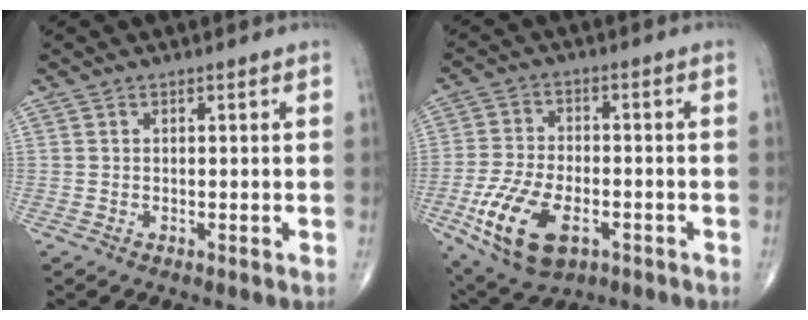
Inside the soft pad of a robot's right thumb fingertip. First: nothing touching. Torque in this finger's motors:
{"motor_torque": [0.28, 0.25, 0.57, 0.19, 0.35]}